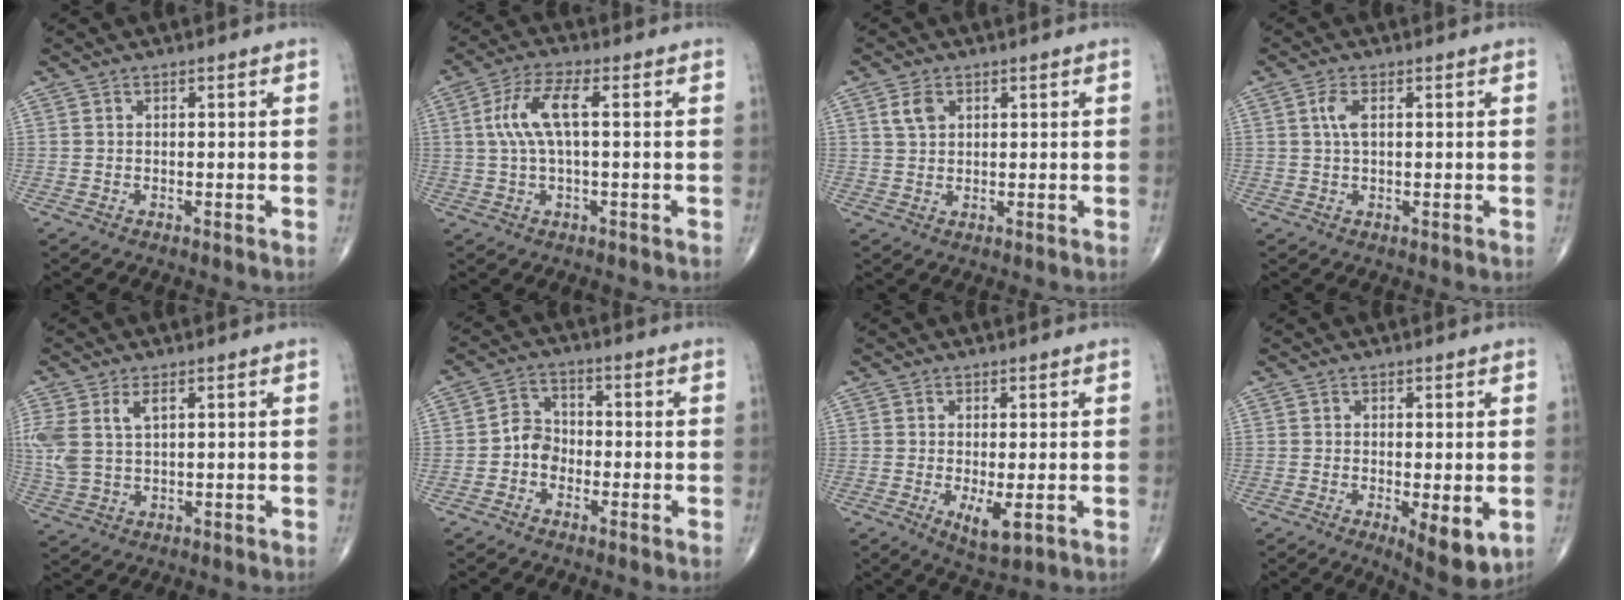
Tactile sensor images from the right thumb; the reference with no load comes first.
{"total": 8.1, "force": [1.2, 2.6, 7.6], "torque": [-0.173, 0.022, 0.022]}
{"total": 3.3, "force": [1.4, 2.3, 2.0], "torque": [-0.033, -0.001, 0.030]}
{"total": 2.9, "force": [0.7, 1.2, 2.6], "torque": [-0.059, 0.005, 0.014]}
{"total": 7.7, "force": [2.6, 4.1, 6.0], "torque": [-0.150, 0.006, 0.060]}
{"total": 4.5, "force": [-1.6, 3.7, 2.0], "torque": [-0.013, 0.022, -0.041]}
{"total": 4.5, "force": [-0.9, 1.4, 4.1], "torque": [-0.069, -0.015, -0.010]}
{"total": 6.5, "force": [-1.4, 2.1, 6.0], "torque": [-0.084, -0.020, -0.017]}